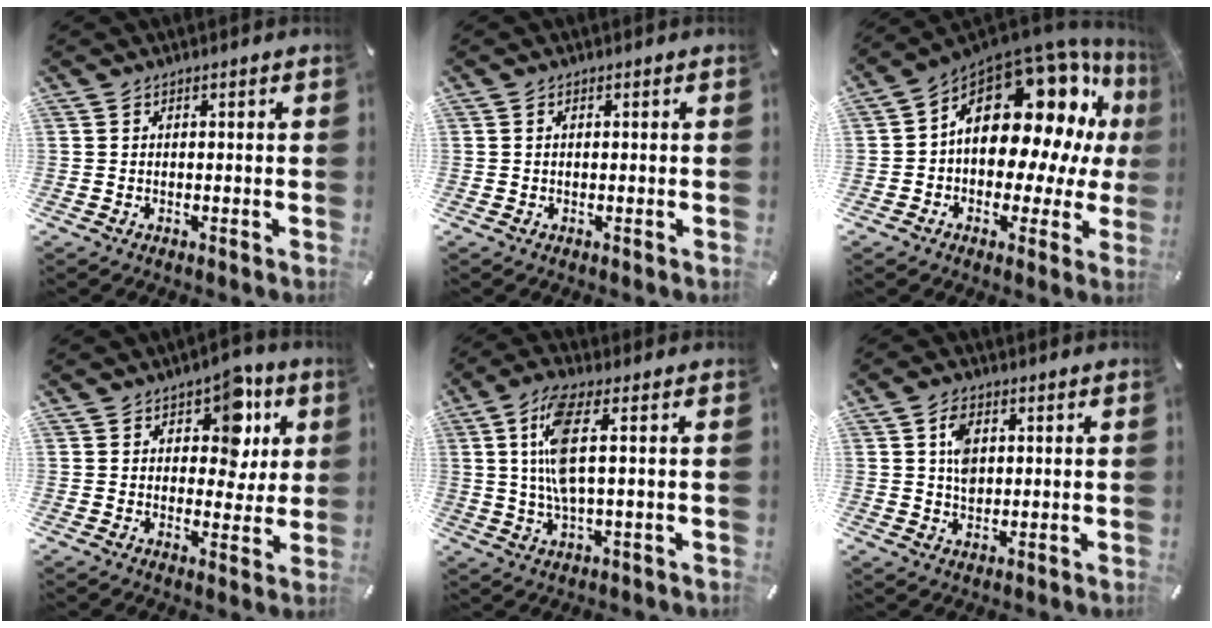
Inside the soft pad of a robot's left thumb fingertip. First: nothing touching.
{"total": 0.6, "force": [0.0, 0.4, 0.5], "torque": [-0.010, 0.003, -0.001]}
{"total": 20.7, "force": [7.0, 12.6, 14.8], "torque": [-0.229, -0.062, 0.115]}
{"total": 10.1, "force": [4.4, 6.9, 5.9], "torque": [-0.064, -0.020, 0.072]}
{"total": 10.3, "force": [1.8, 3.3, 9.6], "torque": [-0.210, -0.008, 0.026]}
{"total": 5.7, "force": [1.4, 4.2, 3.6], "torque": [-0.055, 0.000, 0.021]}